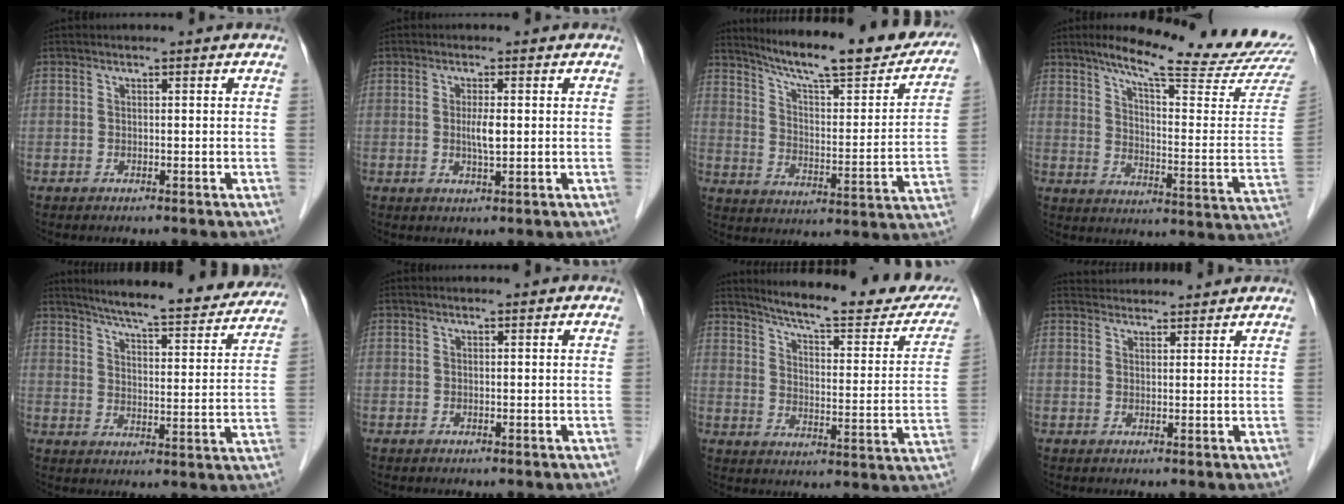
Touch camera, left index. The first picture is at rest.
{"total": 2.6, "force": [0.1, 0.4, 2.6], "torque": [-0.052, -0.002, 0.002]}
{"total": 24.0, "force": [20.6, 3.2, 12.0], "torque": [-0.176, -0.044, 0.276]}
{"total": 22.2, "force": [19.3, 0.5, 11.1], "torque": [-0.157, -0.068, 0.248]}
{"total": 21.9, "force": [19.6, 3.0, 9.2], "torque": [-0.126, -0.030, 0.245]}
{"total": 0.0}
{"total": 22.0, "force": [19.8, 2.8, 9.1], "torque": [-0.118, -0.064, 0.240]}
{"total": 5.4, "force": [5.2, 1.1, 0.5], "torque": [-0.007, 0.033, 0.073]}